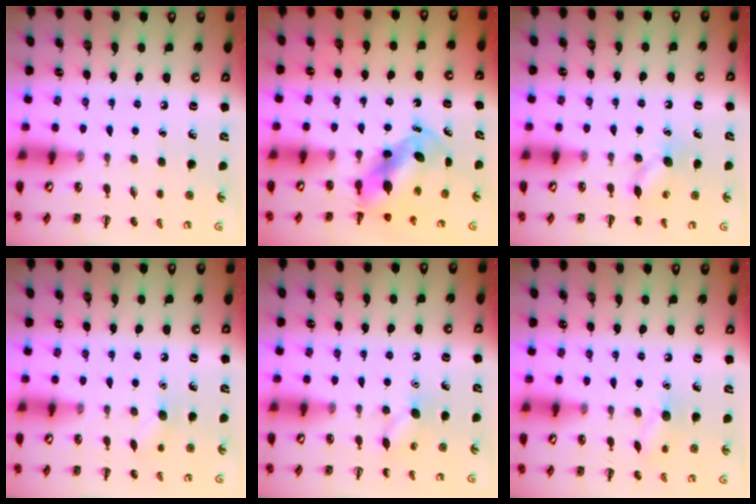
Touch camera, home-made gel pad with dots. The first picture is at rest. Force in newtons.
{"total": 5.4, "press": 5.3, "slide": 0.7}
{"total": 4.3, "press": 4.1, "slide": 1.1}
{"total": 5.9, "press": 5.8, "slide": 1.4}
{"total": 5.1, "press": 5.0, "slide": 1.3}
{"total": 7.7, "press": 7.6, "slide": 1.4}